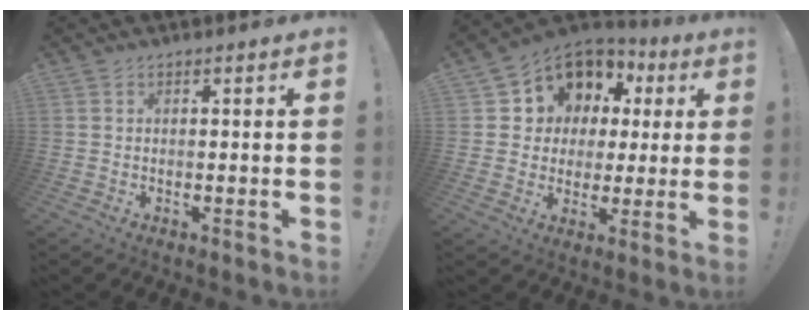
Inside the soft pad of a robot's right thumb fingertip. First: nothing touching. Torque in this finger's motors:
{"motor_torque": [0.51, 2.08, -0.03, 0.09, 0.32]}